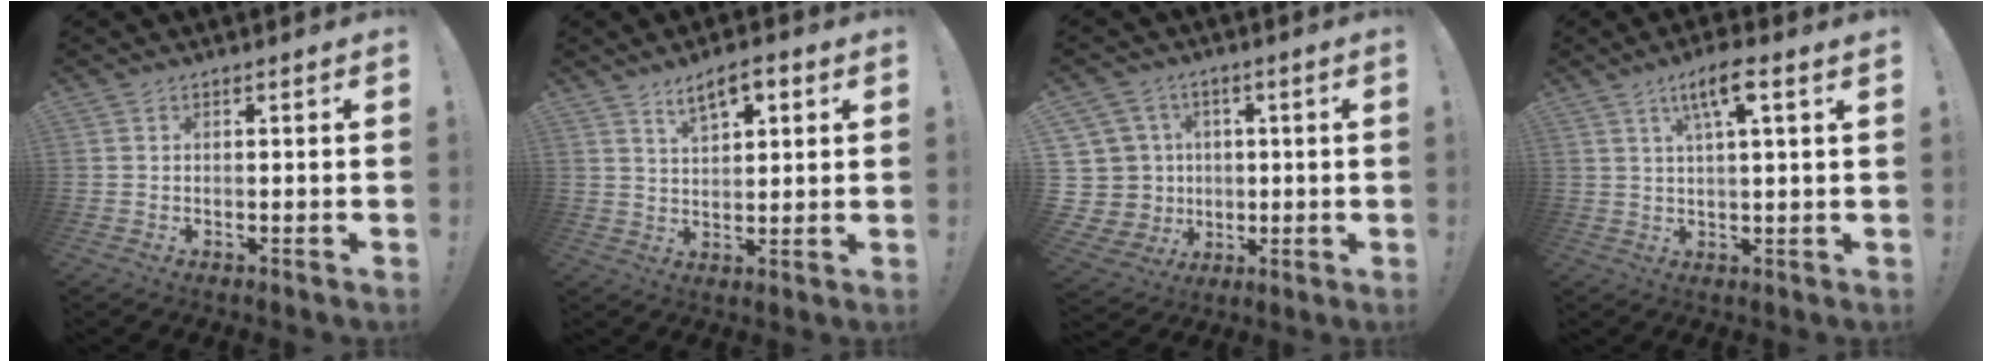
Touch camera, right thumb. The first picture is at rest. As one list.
[{"total": 7.2, "force": [4.3, 3.1, 4.9], "torque": [-0.071, -0.014, 0.073]}, {"total": 13.1, "force": [1.7, 12.1, 4.8], "torque": [-0.099, -0.006, 0.059]}, {"total": 7.9, "force": [3.7, 1.1, 7.0], "torque": [-0.114, -0.009, 0.056]}]